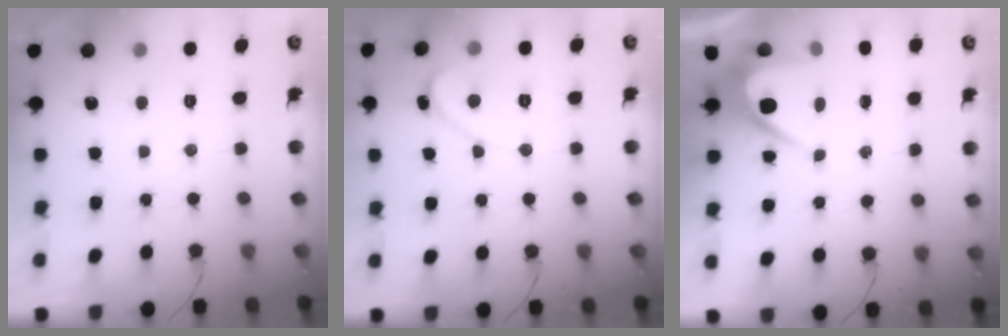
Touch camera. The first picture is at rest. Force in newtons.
{"total": 1.7, "press": 1.7, "slide": 0.2}
{"total": 5.0, "press": 5.0, "slide": 0.4}